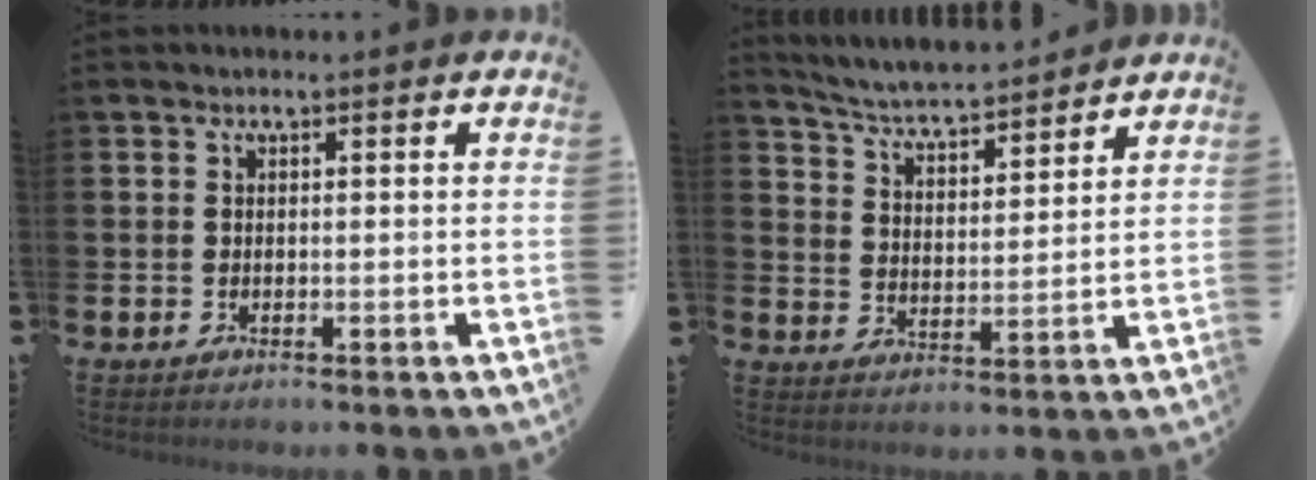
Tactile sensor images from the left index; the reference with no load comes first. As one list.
[{"total": 5.4, "force": [5.3, 0.3, 1.1], "torque": [-0.045, -0.042, 0.089]}]